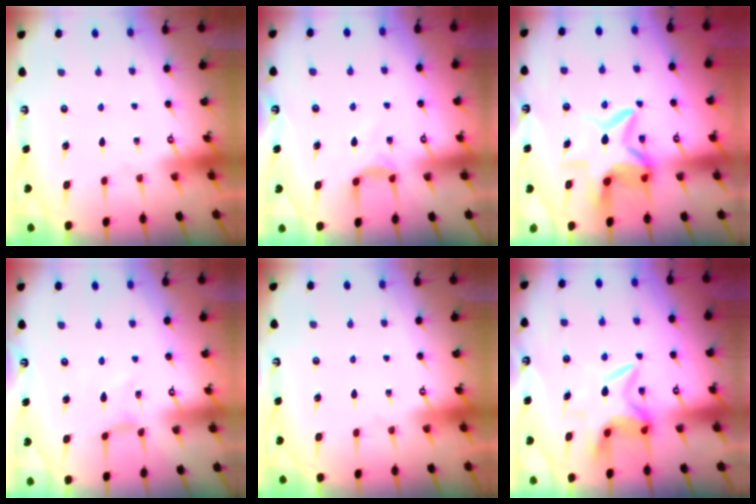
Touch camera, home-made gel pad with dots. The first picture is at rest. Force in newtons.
{"total": 4.5, "press": 4.5, "slide": 0.6}
{"total": 10.3, "press": 10.2, "slide": 1.6}
{"total": 0.0}
{"total": 0.0}
{"total": 7.3, "press": 7.2, "slide": 0.5}